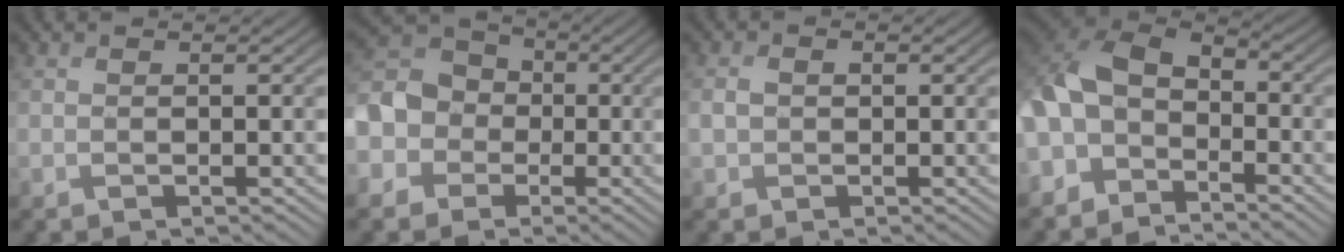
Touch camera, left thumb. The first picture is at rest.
{"total": 11.8, "force": [-1.8, 10.4, 5.4], "torque": [-0.171, -0.012, -0.067]}
{"total": 1.9, "force": [0.0, 1.6, 1.1], "torque": [-0.027, 0.000, -0.002]}
{"total": 10.9, "force": [-4.3, 7.0, 7.2], "torque": [-0.180, -0.009, -0.099]}